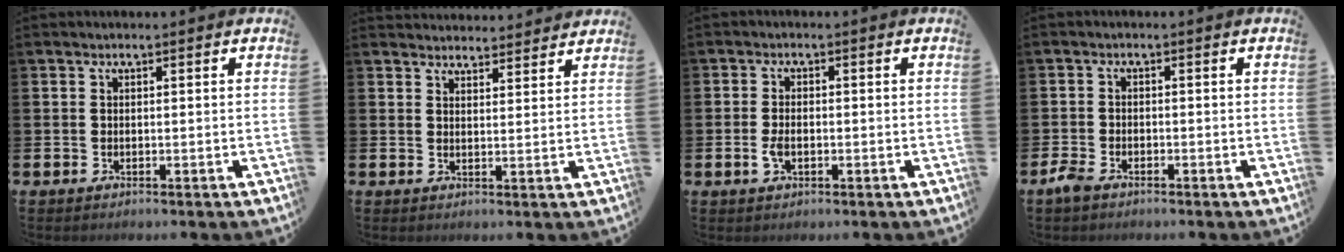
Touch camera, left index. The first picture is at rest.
{"total": 3.4, "force": [3.3, 0.4, -0.3], "torque": [-0.001, -0.019, 0.062]}
{"total": 2.4, "force": [-0.6, 1.4, 1.9], "torque": [-0.036, 0.004, -0.012]}
{"total": 2.2, "force": [-1.4, 1.2, 1.2], "torque": [-0.031, 0.003, -0.031]}